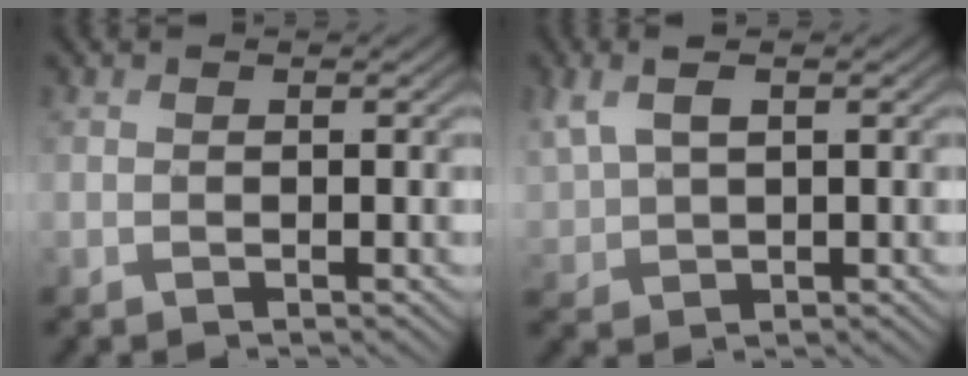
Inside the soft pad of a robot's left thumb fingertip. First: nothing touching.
{"total": 5.7, "force": [2.5, 3.1, 4.1], "torque": [-0.108, 0.008, 0.054]}